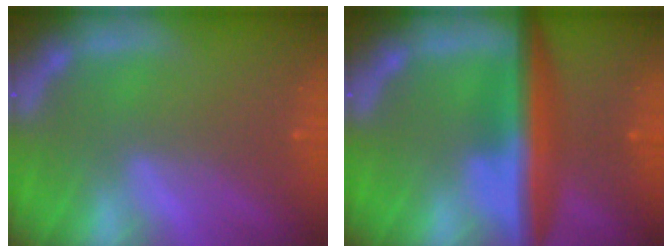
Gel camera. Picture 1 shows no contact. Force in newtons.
{"total": 7.4}